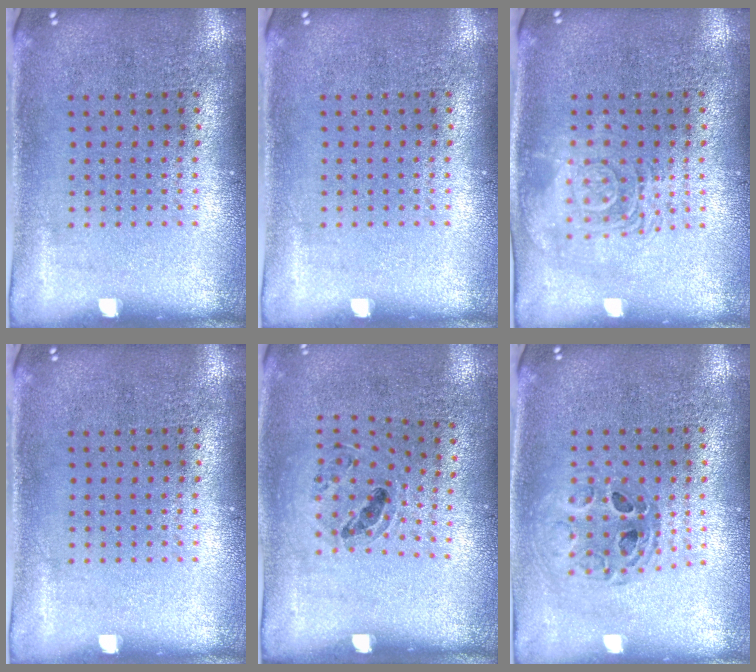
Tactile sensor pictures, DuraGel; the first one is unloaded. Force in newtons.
{"total": 0.0}
{"total": 2.8, "press": 2.7, "slide": 0.4}
{"total": 0.0}
{"total": 1.0, "press": 0.9, "slide": 0.5}
{"total": 0.9, "press": 0.9, "slide": 0.2}